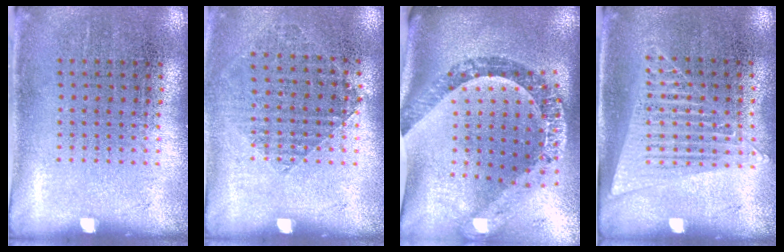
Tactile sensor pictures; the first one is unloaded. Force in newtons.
{"total": 0.9, "press": 0.8, "slide": 0.3}
{"total": 2.5, "press": 2.1, "slide": 1.3}
{"total": 1.4, "press": 1.3, "slide": 0.5}